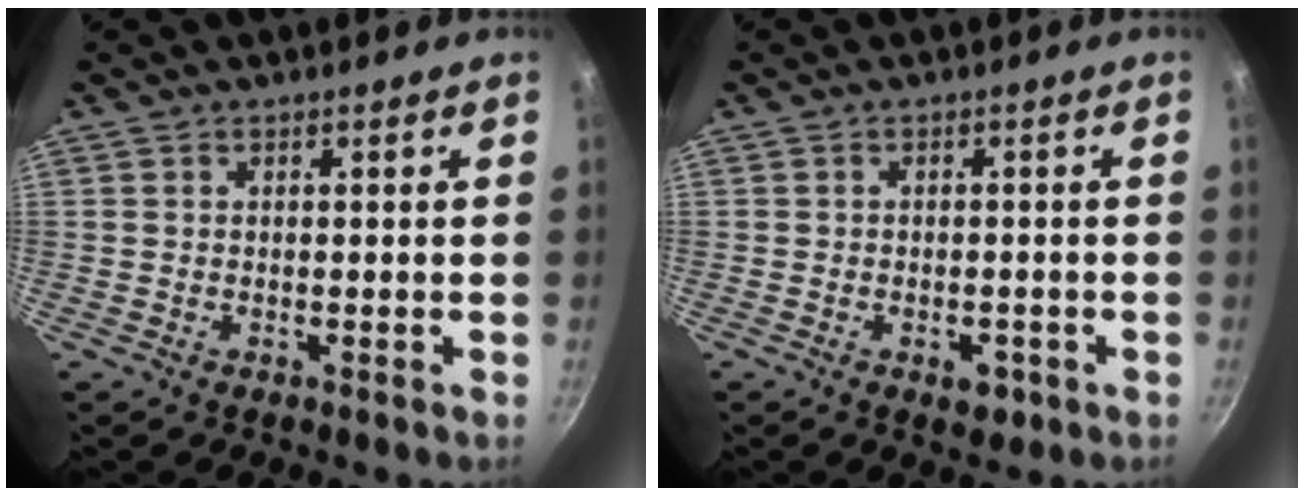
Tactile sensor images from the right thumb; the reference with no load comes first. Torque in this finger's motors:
{"motor_torque": [0.15, 0.05, 0.24, -0.20, 0.02]}